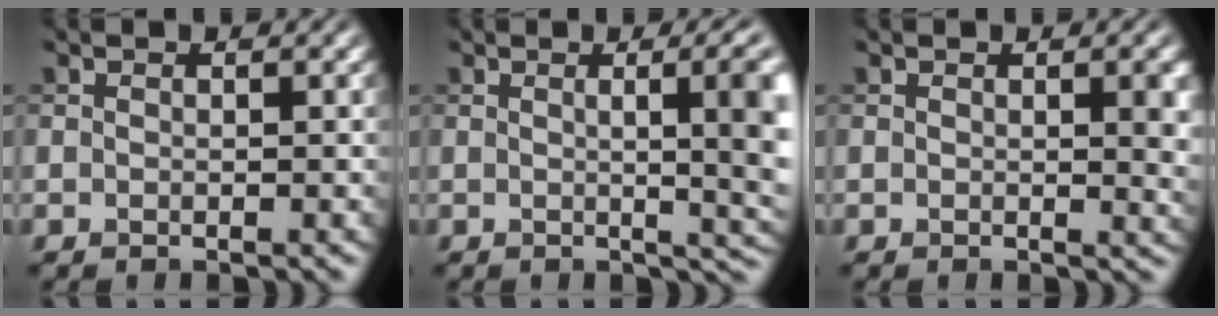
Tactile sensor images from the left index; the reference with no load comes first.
{"total": 9.4, "force": [0.8, 3.4, 8.7], "torque": [-0.055, 0.015, 0.002]}
{"total": 2.9, "force": [0.5, 0.8, 2.7], "torque": [-0.027, -0.002, 0.007]}